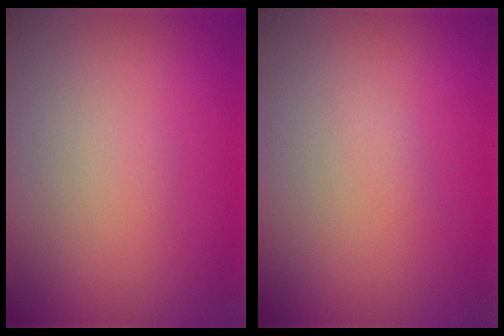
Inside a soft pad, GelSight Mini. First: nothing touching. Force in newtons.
{"total": 0.5, "press": 0.5, "slide": 0.1}